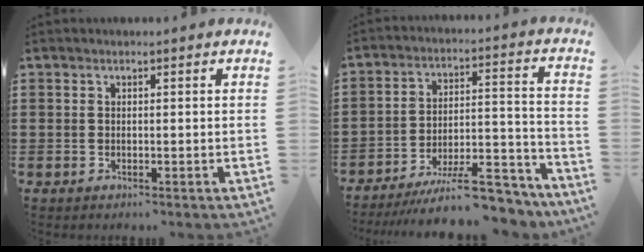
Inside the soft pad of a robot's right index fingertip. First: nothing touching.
{"total": 12.1, "force": [-10.1, 2.4, 6.2], "torque": [-0.073, 0.046, -0.181]}